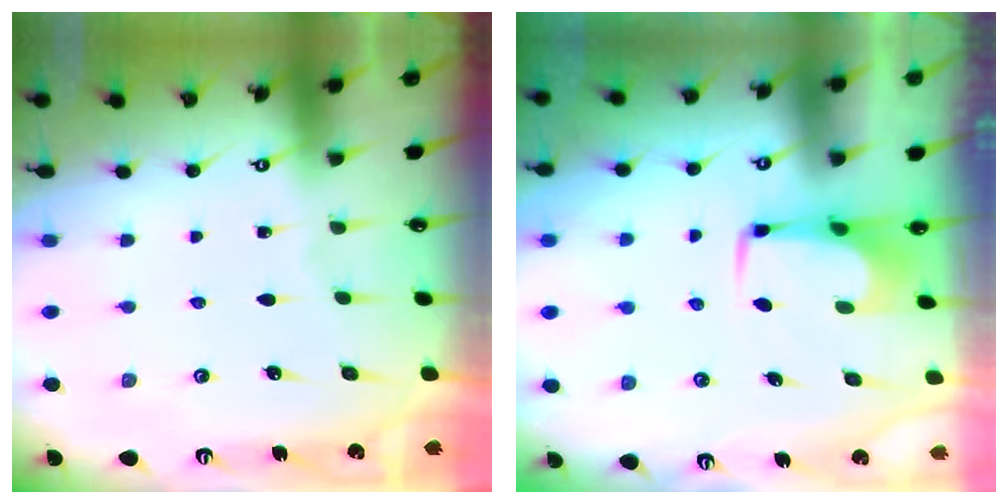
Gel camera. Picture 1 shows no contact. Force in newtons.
{"total": 1.9, "press": 1.8, "slide": 0.6}